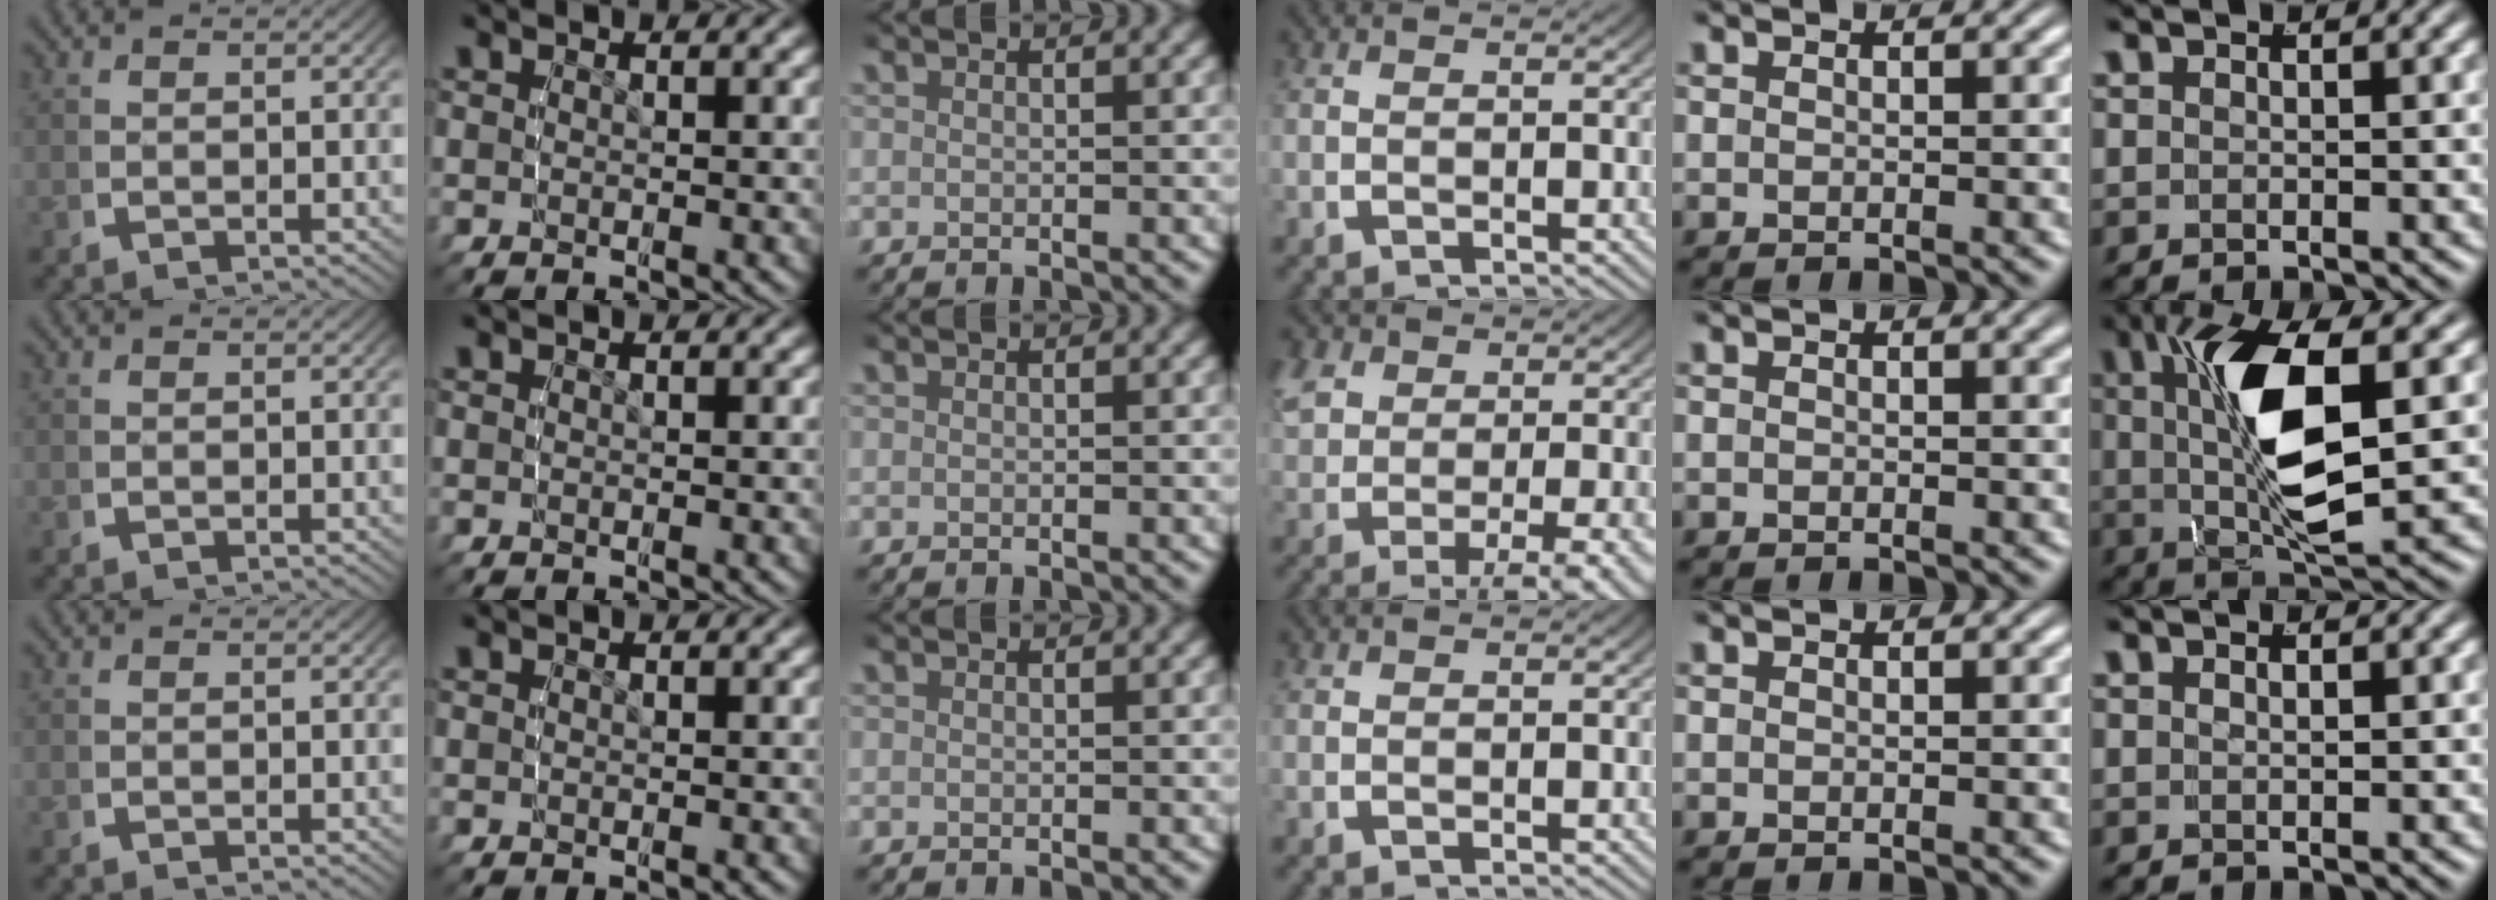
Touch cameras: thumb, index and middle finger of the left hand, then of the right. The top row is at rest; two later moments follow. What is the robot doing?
{"motion": "lift_and_place", "object": "glasses"}